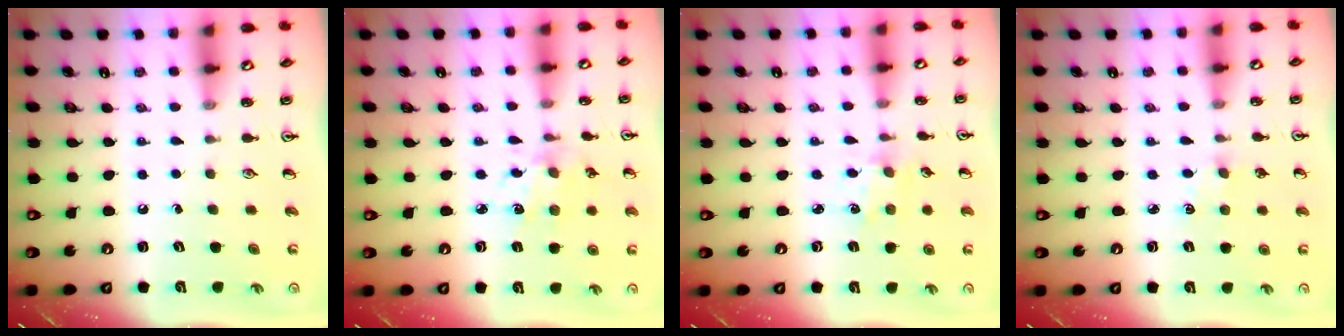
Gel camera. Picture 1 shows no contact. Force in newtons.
{"total": 2.9, "press": 2.9, "slide": 0.2}
{"total": 1.3, "press": 1.3, "slide": 0.2}
{"total": 2.9, "press": 2.9, "slide": 0.3}